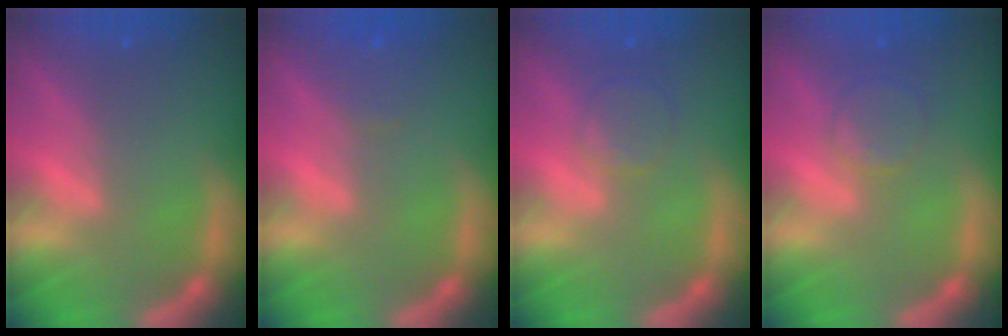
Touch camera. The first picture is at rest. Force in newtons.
{"total": 1.4}
{"total": 2.4}
{"total": 2.9}